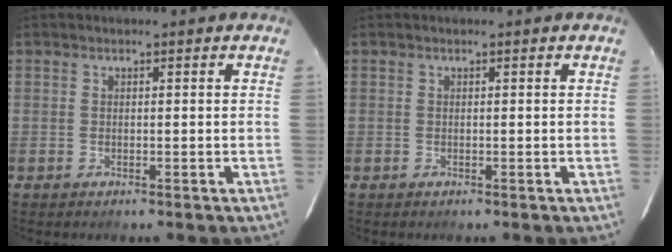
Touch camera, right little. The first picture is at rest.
{"total": 0.0}